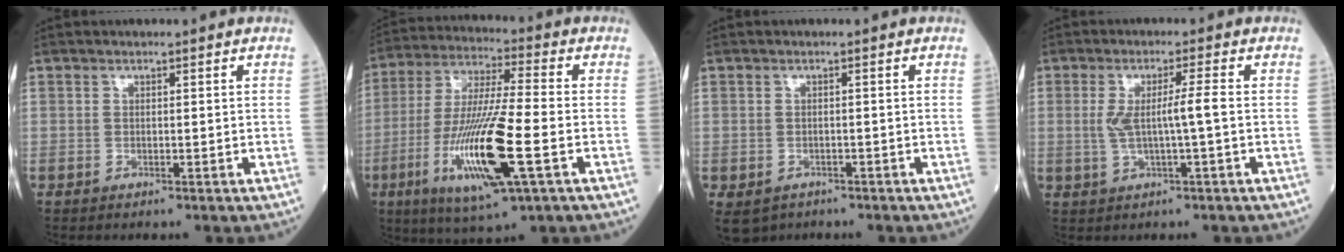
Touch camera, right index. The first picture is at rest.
{"total": 17.3, "force": [-5.3, 1.4, 16.4], "torque": [-0.334, -0.025, -0.093]}
{"total": 5.5, "force": [-3.4, 4.0, 1.6], "torque": [-0.038, -0.001, -0.049]}
{"total": 5.0, "force": [-0.1, -0.1, 5.0], "torque": [-0.096, 0.004, 0.001]}